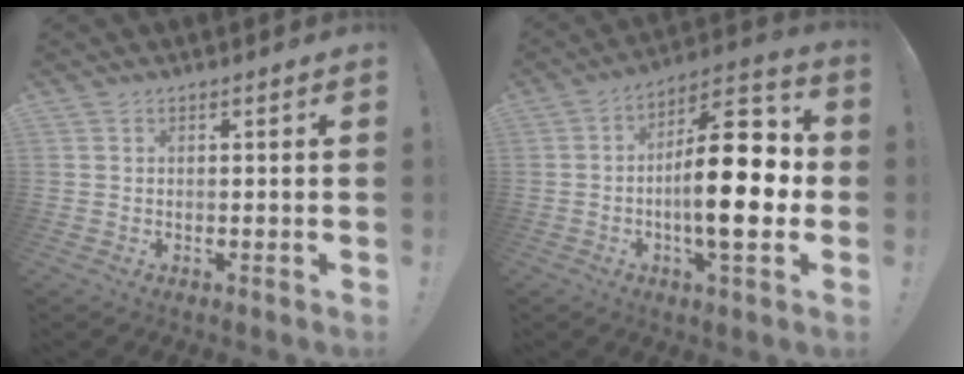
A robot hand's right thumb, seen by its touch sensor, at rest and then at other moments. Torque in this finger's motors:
{"motor_torque": [1.82, 2.80, 1.98, -0.29, 0.21]}